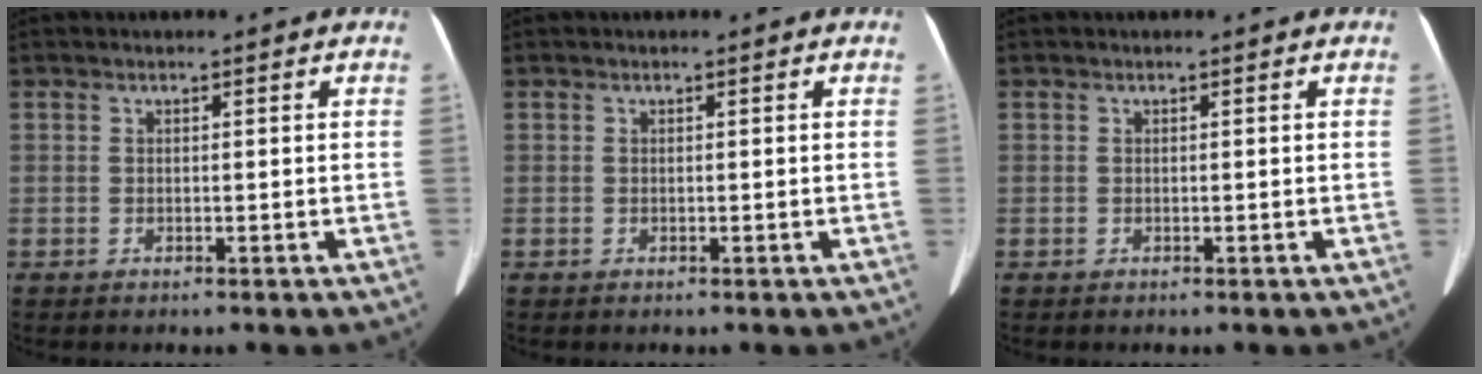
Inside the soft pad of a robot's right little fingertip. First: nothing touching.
{"total": 0.0}
{"total": 0.0}